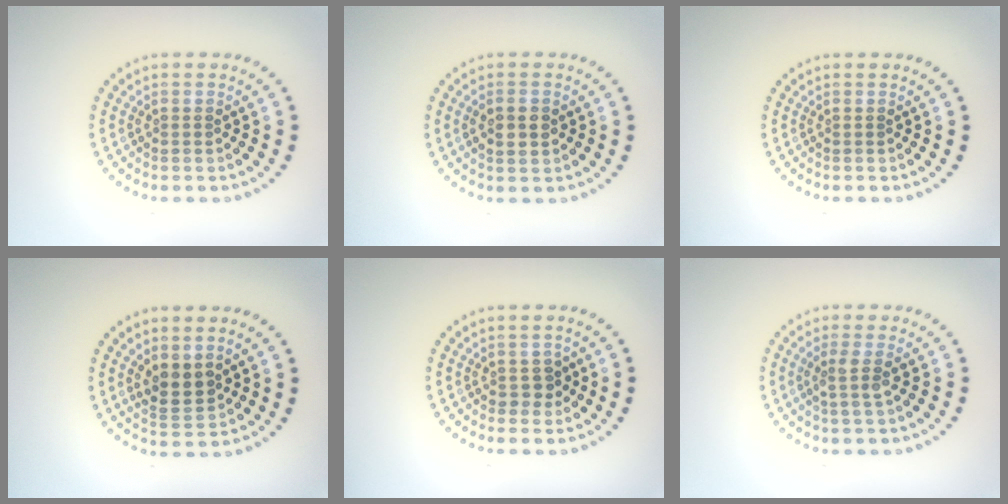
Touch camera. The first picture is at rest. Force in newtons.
{"total": 2.1, "press": 2.1, "slide": 0.2}
{"total": 0.0}
{"total": 2.6, "press": 2.3, "slide": 1.1}
{"total": 1.3, "press": 1.0, "slide": 0.7}
{"total": 1.7, "press": 1.3, "slide": 1.2}